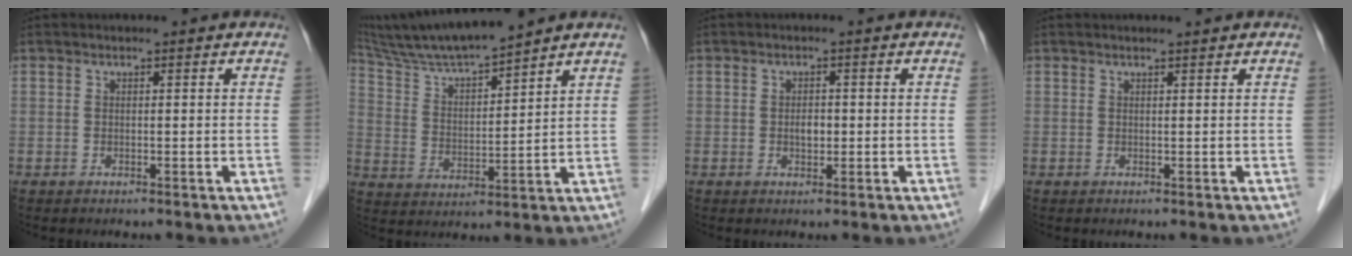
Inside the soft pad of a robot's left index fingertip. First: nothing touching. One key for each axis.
{"total": 11.3, "fx": 10.2, "fy": -0.7, "fz": 4.7, "tx": -0.094, "ty": 0.008, "tz": 0.193}
{"total": 1.7, "fx": -0.5, "fy": 1.0, "fz": 1.3, "tx": -0.021, "ty": -0.003, "tz": -0.009}
{"total": 0.9, "fx": 0.8, "fy": -0.2, "fz": 0.4, "tx": -0.006, "ty": 0.001, "tz": 0.013}